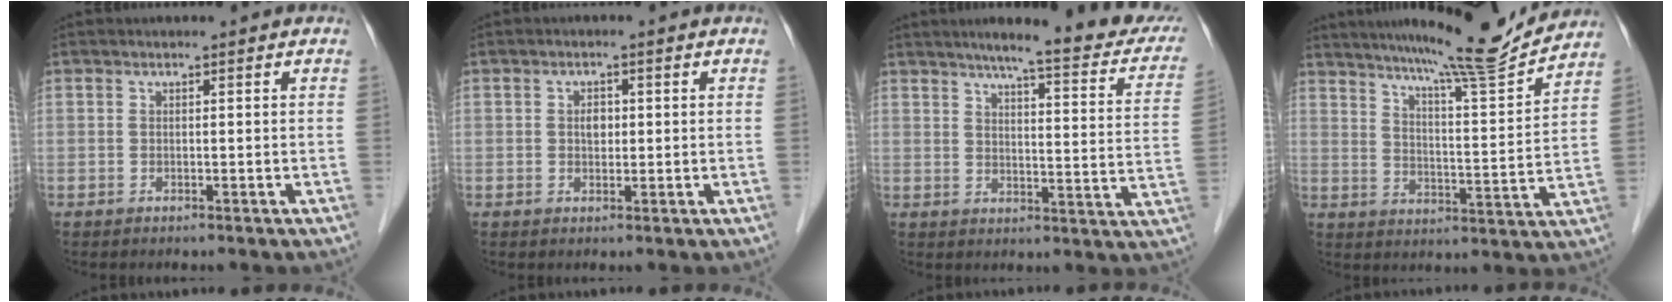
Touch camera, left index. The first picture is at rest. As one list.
[{"total": 1.8, "force": [0.2, 1.3, 1.3], "torque": [-0.023, 0.003, 0.004]}, {"total": 19.3, "force": [15.9, 2.2, 10.6], "torque": [-0.123, -0.016, 0.186]}, {"total": 14.9, "force": [13.7, -0.8, 5.8], "torque": [-0.096, -0.019, 0.195]}]